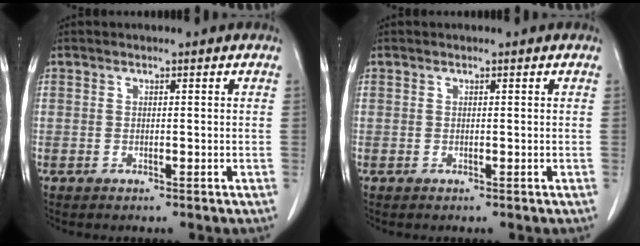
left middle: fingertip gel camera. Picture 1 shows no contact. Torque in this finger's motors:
{"motor_torque": [-0.04, -0.14, 0.07, 0.01]}